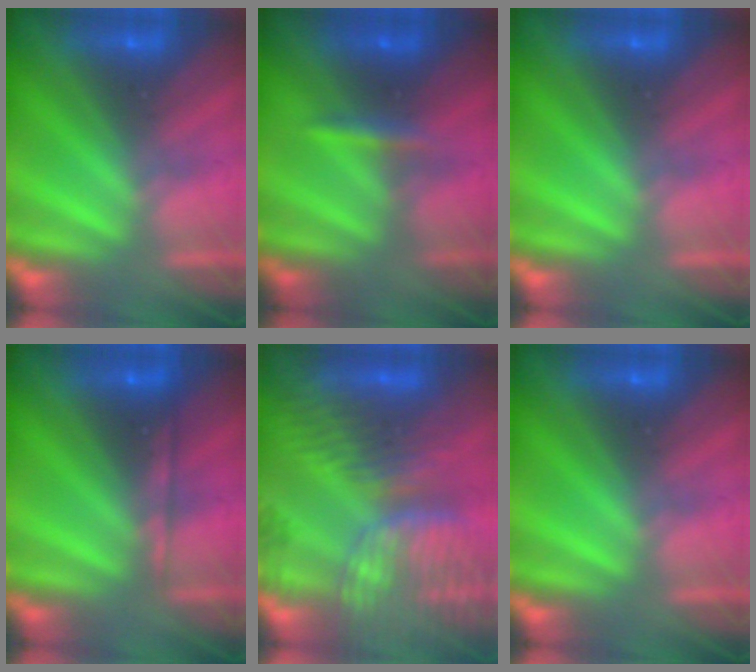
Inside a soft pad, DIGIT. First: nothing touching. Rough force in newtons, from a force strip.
{"total": 2.3}
{"total": 0.0}
{"total": 2.1}
{"total": 9.5}
{"total": 0.0}